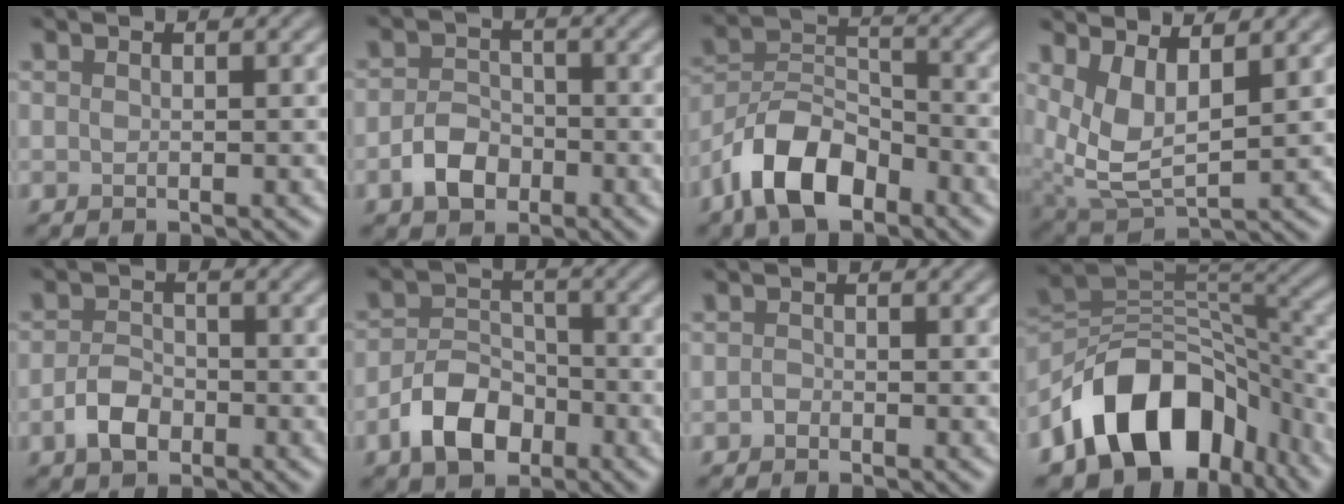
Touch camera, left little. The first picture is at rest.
{"total": 3.3, "force": [-1.7, 2.3, 1.7], "torque": [-0.027, 0.005, -0.036]}
{"total": 7.6, "force": [-4.7, 3.9, 4.6], "torque": [-0.077, 0.006, -0.100]}
{"total": 5.3, "force": [2.3, 2.4, 4.1], "torque": [-0.097, -0.014, 0.055]}
{"total": 3.0, "force": [-1.5, 1.9, 1.8], "torque": [-0.033, 0.003, -0.032]}
{"total": 5.1, "force": [-2.8, 3.2, 2.9], "torque": [-0.050, 0.002, -0.056]}
{"total": 0.6, "force": [-0.5, 0.4, 0.2], "torque": [-0.004, -0.001, -0.010]}
{"total": 12.3, "force": [-6.7, 7.8, 6.7], "torque": [-0.097, 0.005, -0.123]}